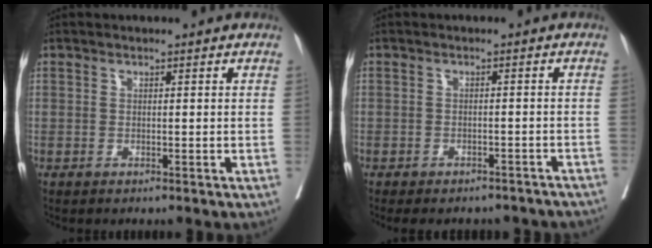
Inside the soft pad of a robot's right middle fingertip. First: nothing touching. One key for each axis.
{"total": 12.2, "fx": -10.7, "fy": 4.4, "fz": 3.9, "tx": -0.061, "ty": 0.004, "tz": -0.112}